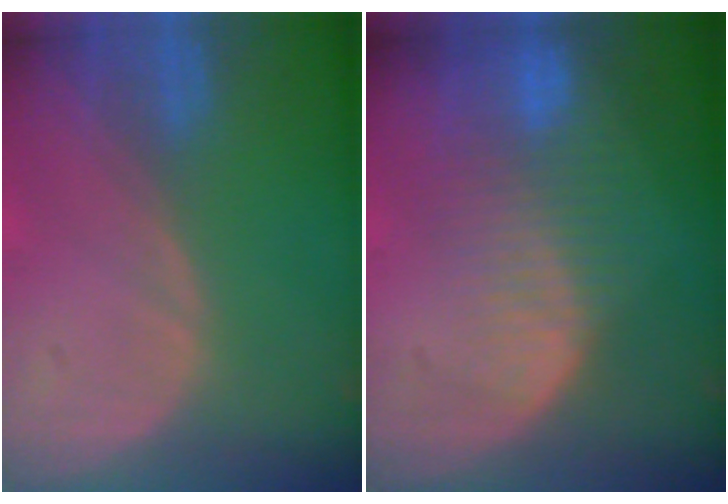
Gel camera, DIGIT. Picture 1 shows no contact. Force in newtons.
{"total": 8.6, "press": 7.4, "slide": 4.4}